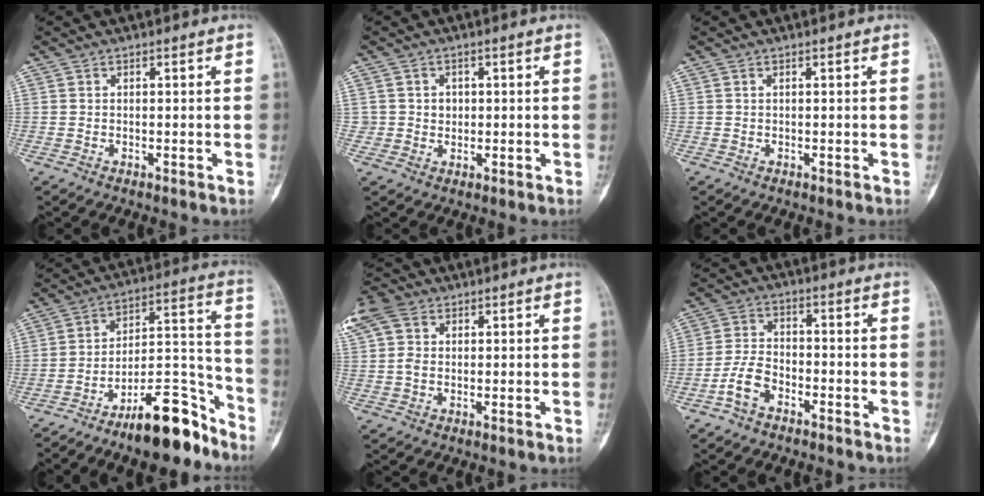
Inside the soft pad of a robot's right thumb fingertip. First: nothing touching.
{"total": 2.7, "force": [0.4, 2.5, 0.7], "torque": [0.008, 0.004, 0.007]}
{"total": 0.0}
{"total": 16.4, "force": [-11.8, 5.3, 10.0], "torque": [-0.116, 0.107, -0.194]}
{"total": 7.6, "force": [2.9, 5.5, 4.4], "torque": [-0.100, 0.018, 0.056]}
{"total": 6.1, "force": [-3.6, 3.5, 3.5], "torque": [-0.069, 0.027, -0.075]}